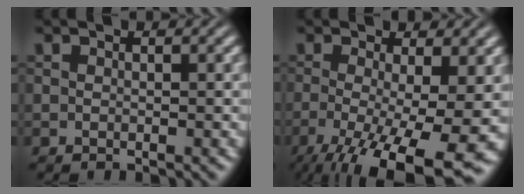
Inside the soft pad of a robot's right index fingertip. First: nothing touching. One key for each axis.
{"total": 8.7, "fx": -4.8, "fy": 2.1, "fz": 7.0, "tx": -0.123, "ty": -0.053, "tz": -0.049}